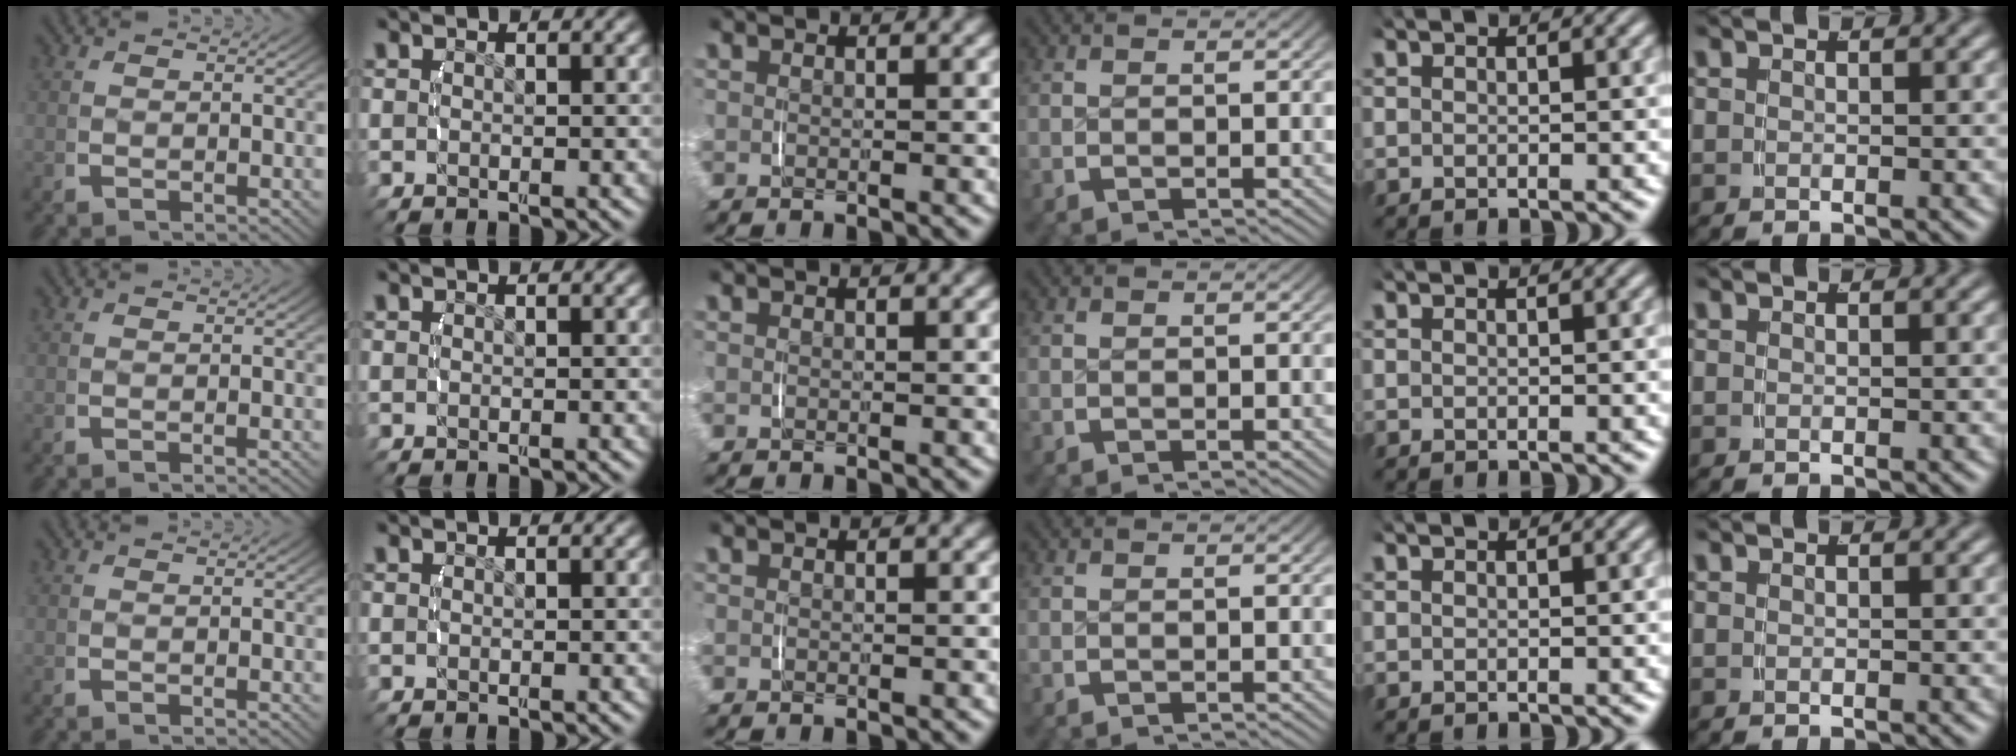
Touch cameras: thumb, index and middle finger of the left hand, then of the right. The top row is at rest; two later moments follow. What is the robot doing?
{"motion": "lift_and_place", "object": "measuring cup"}